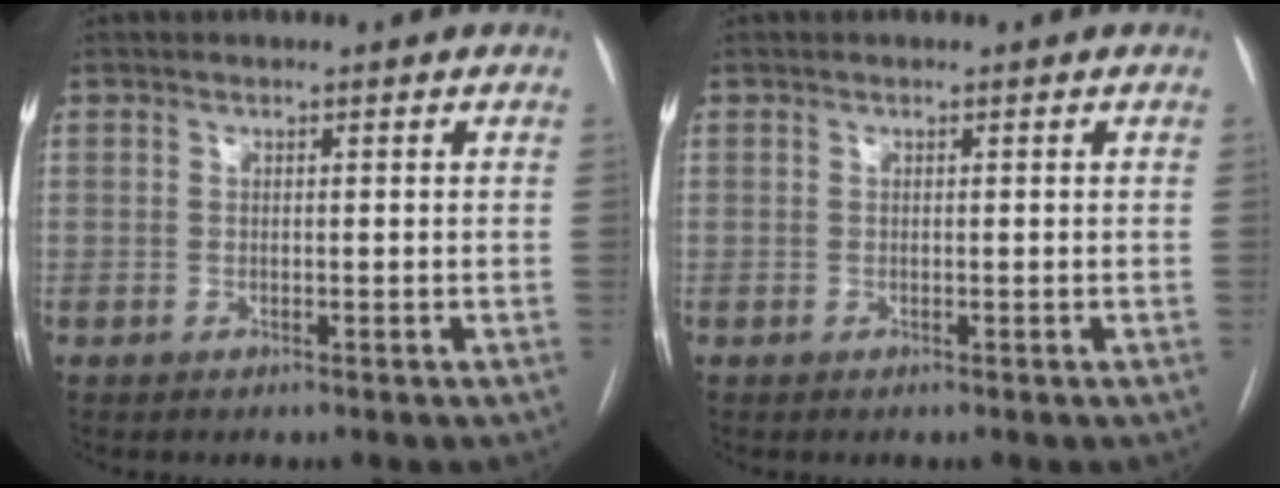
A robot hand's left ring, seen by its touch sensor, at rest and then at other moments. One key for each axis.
{"total": 0.0}